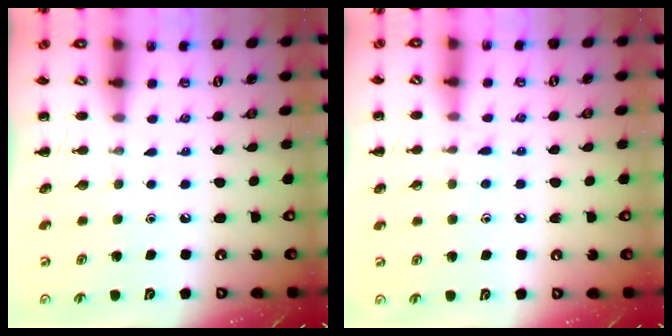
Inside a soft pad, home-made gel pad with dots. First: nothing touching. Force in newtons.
{"total": 5.9, "press": 5.4, "slide": 2.3}